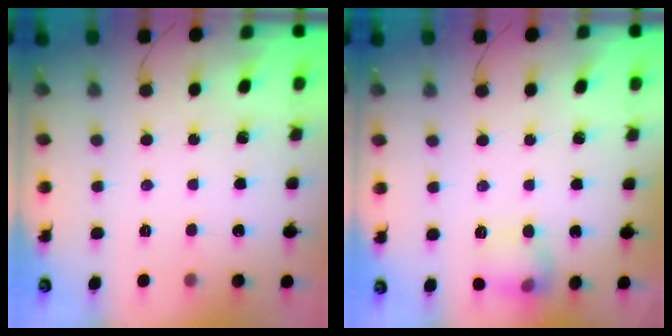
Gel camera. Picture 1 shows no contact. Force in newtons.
{"total": 9.1, "press": 9.1, "slide": 0.5}